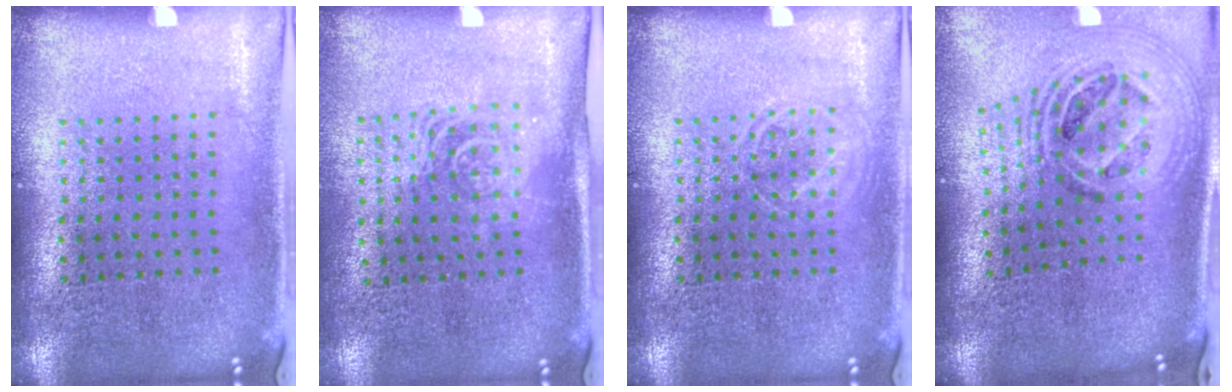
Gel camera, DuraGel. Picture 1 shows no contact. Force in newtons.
{"total": 1.6, "press": 1.3, "slide": 0.9}
{"total": 1.1, "press": 1.1, "slide": 0.2}
{"total": 2.0, "press": 1.5, "slide": 1.3}